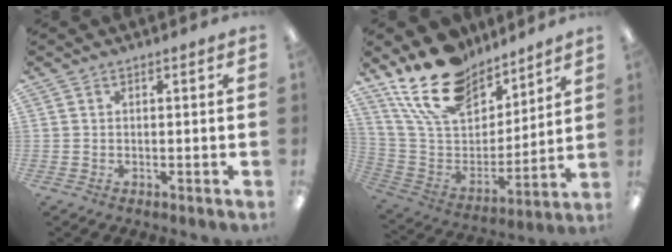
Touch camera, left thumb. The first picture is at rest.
{"total": 19.8, "force": [15.1, 9.6, 8.4], "torque": [-0.182, -0.086, 0.279]}